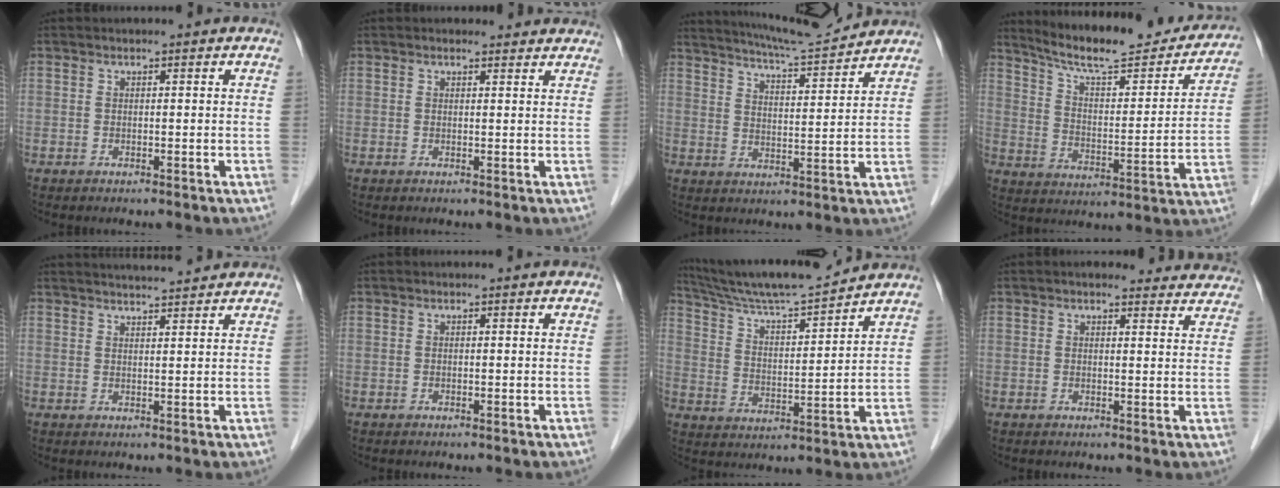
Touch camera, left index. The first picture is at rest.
{"total": 3.7, "force": [3.5, 1.0, 0.6], "torque": [-0.006, 0.005, 0.029]}
{"total": 10.7, "force": [10.2, -0.6, 3.0], "torque": [-0.058, 0.002, 0.156]}
{"total": 21.2, "force": [19.2, 3.2, 8.4], "torque": [-0.123, -0.028, 0.266]}
{"total": 6.4, "force": [6.1, -0.2, 2.0], "torque": [-0.033, 0.017, 0.084]}
{"total": 0.0}
{"total": 13.8, "force": [13.0, -0.3, 4.8], "torque": [-0.096, 0.004, 0.221]}
{"total": 11.1, "force": [10.3, 2.8, 2.8], "torque": [0.001, 0.002, 0.093]}